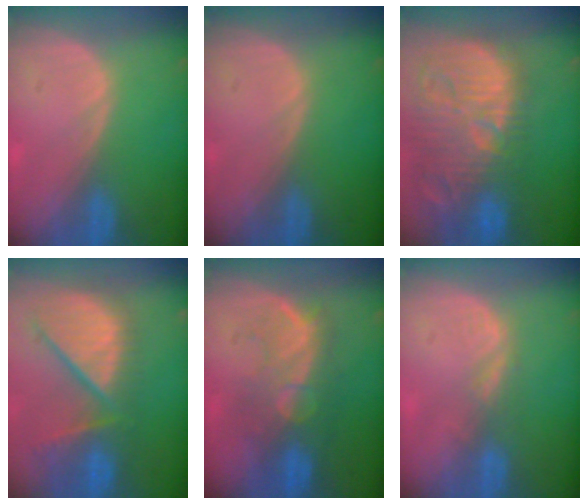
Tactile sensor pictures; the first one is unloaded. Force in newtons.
{"total": 0.0}
{"total": 15.4, "press": 13.4, "slide": 7.6}
{"total": 11.9, "press": 10.3, "slide": 5.9}
{"total": 9.4, "press": 8.7, "slide": 3.4}
{"total": 2.7, "press": 2.1, "slide": 1.7}